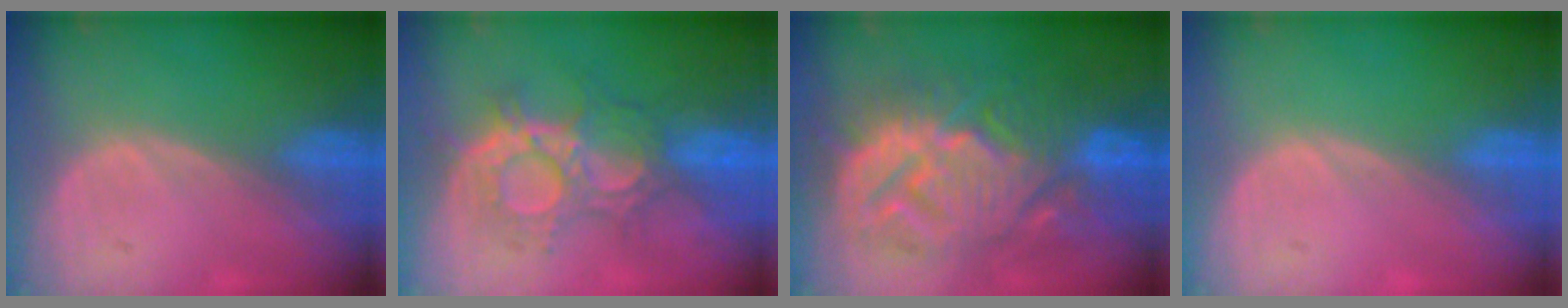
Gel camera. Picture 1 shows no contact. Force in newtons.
{"total": 8.8, "press": 8.8, "slide": 0.9}
{"total": 14.0, "press": 13.9, "slide": 1.4}
{"total": 0.0}